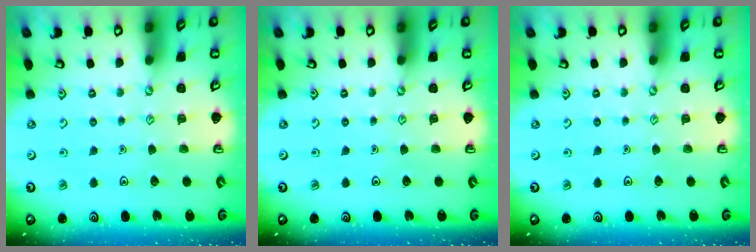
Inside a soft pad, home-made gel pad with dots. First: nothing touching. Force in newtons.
{"total": 0.0}
{"total": 0.0}